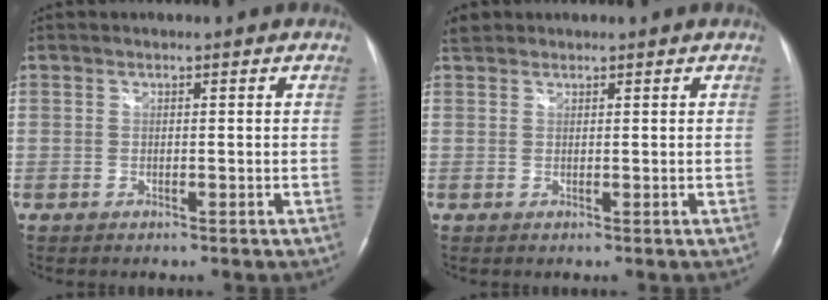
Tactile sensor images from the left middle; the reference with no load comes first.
{"total": 2.0, "force": [1.7, 1.1, 0.2], "torque": [-0.010, 0.017, 0.031]}